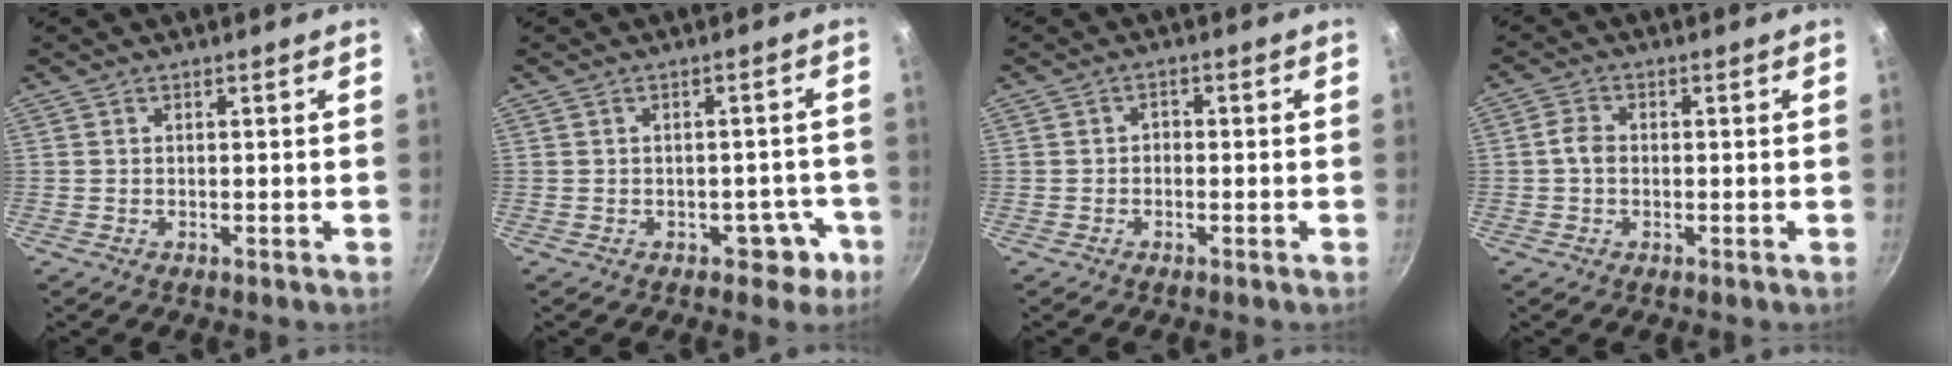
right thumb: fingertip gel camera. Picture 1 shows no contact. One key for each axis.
{"total": 4.7, "fx": -2.3, "fy": 3.3, "fz": 2.3, "tx": 0.004, "ty": 0.037, "tz": -0.011}
{"total": 1.4, "fx": -0.6, "fy": 1.1, "fz": 0.7, "tx": -0.008, "ty": 0.009, "tz": -0.012}
{"total": 3.1, "fx": -0.3, "fy": 2.3, "fz": 2.0, "tx": -0.032, "ty": 0.012, "tz": -0.011}